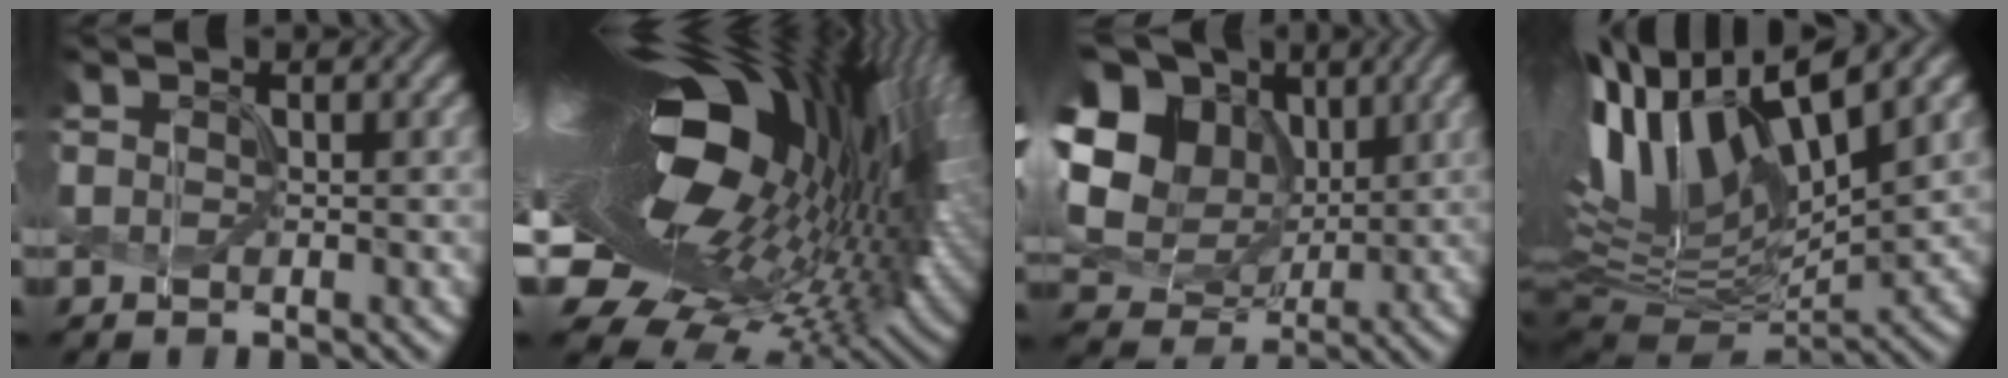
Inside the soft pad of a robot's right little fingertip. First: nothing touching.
{"total": 22.0, "force": [3.7, 10.8, 18.8], "torque": [-0.345, -0.021, 0.052]}
{"total": 15.2, "force": [4.3, 11.9, 8.4], "torque": [-0.213, 0.026, 0.082]}
{"total": 14.6, "force": [5.3, 5.8, 12.3], "torque": [-0.249, 0.023, 0.093]}